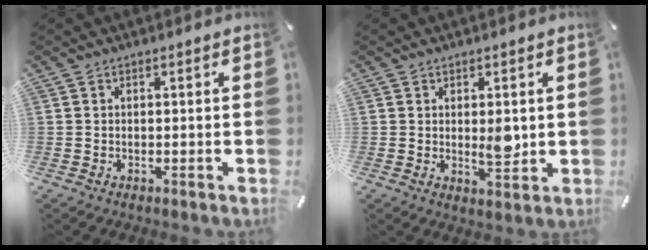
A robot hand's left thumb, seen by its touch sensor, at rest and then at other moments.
{"total": 5.0, "force": [0.8, 2.4, 4.4], "torque": [-0.069, -0.012, 0.008]}